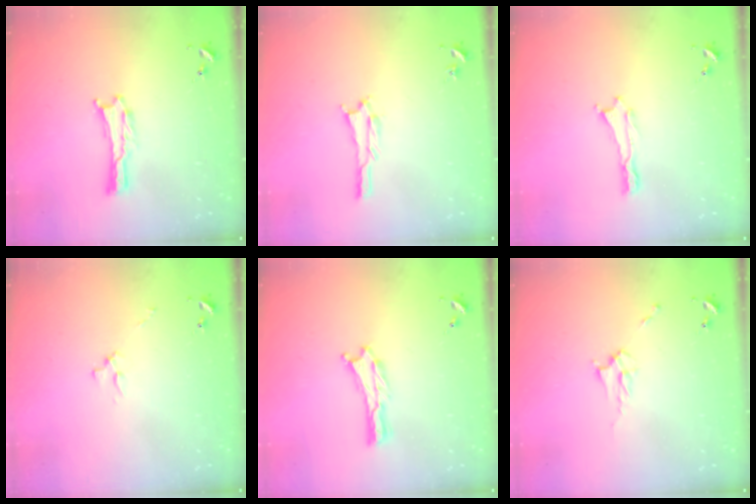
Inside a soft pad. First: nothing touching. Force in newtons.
{"total": 1.1, "press": 1.1, "slide": 0.1}
{"total": 0.0}
{"total": 2.5, "press": 2.5, "slide": 0.3}
{"total": 0.0}
{"total": 2.9, "press": 2.9, "slide": 0.4}